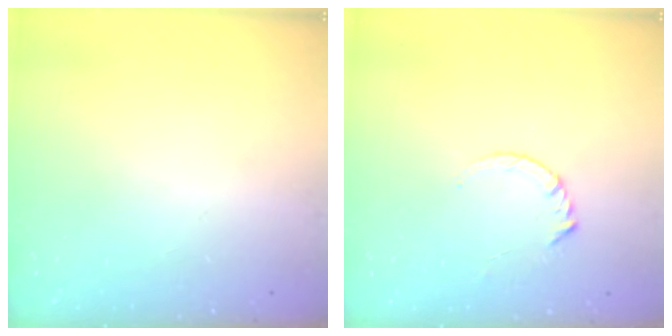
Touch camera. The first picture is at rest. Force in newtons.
{"total": 3.6, "press": 3.6, "slide": 0.4}